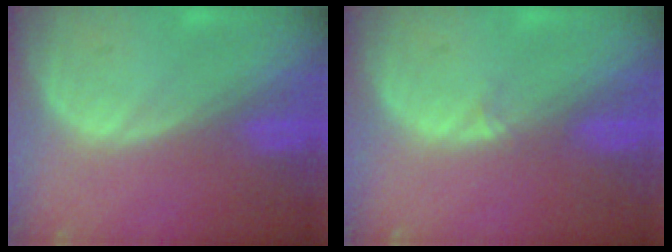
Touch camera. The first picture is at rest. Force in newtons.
{"total": 0.9, "press": 0.6, "slide": 0.7}